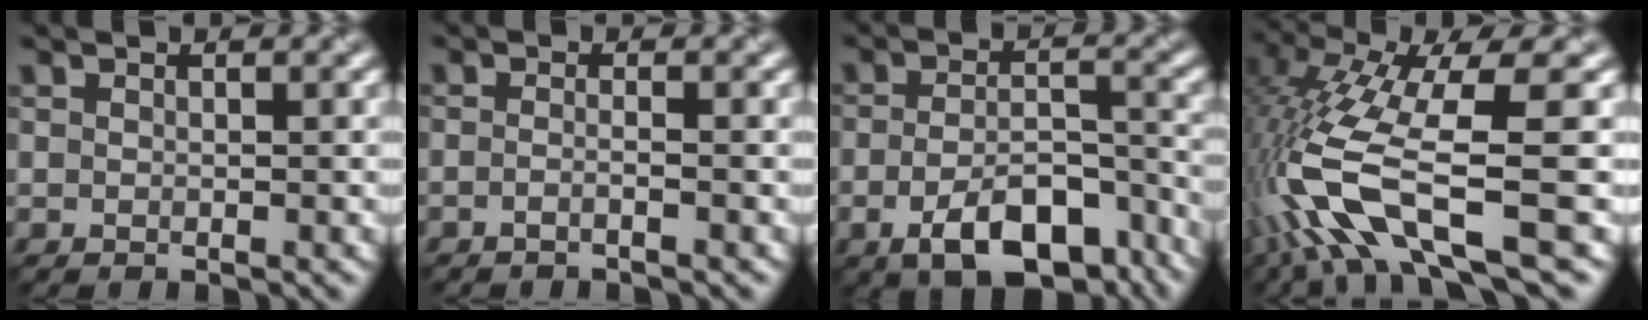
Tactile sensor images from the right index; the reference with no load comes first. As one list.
[{"total": 1.5, "force": [-1.0, 0.5, 1.0], "torque": [-0.002, -0.006, -0.028]}, {"total": 7.5, "force": [-4.8, 2.8, 5.1], "torque": [-0.090, 0.002, -0.066]}, {"total": 11.3, "force": [-4.7, 3.0, 9.9], "torque": [-0.223, 0.007, -0.075]}]